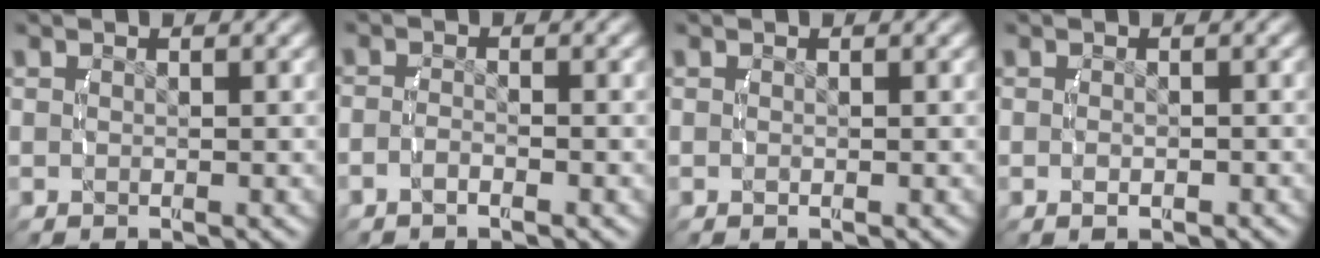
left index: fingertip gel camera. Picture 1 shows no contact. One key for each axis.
{"total": 1.7, "fx": -1.3, "fy": 0.7, "fz": 0.9, "tx": -0.027, "ty": -0.003, "tz": -0.026}
{"total": 0.0}
{"total": 1.0, "fx": -0.6, "fy": 0.4, "fz": 0.6, "tx": -0.017, "ty": -0.003, "tz": -0.007}